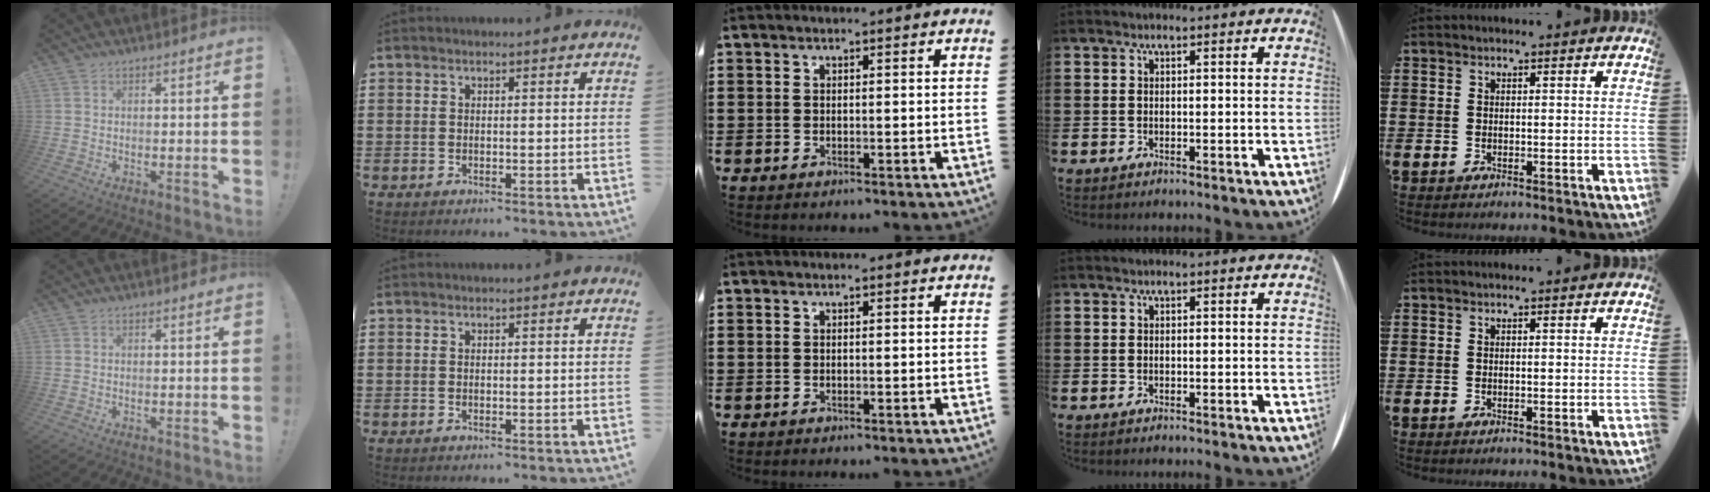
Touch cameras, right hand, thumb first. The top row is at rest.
{}